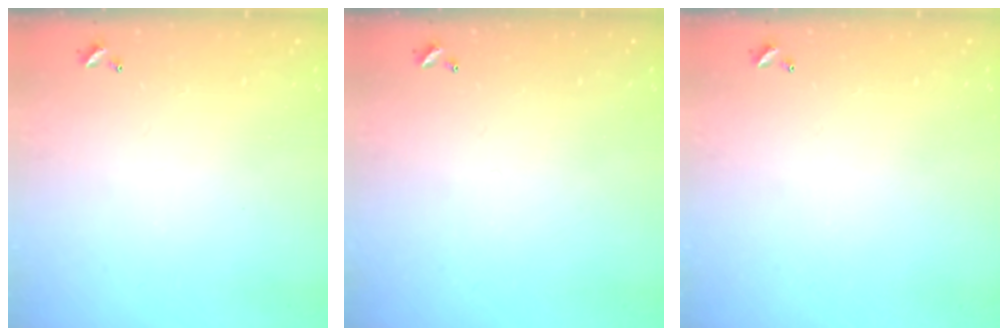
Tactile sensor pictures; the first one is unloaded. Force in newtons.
{"total": 0.0}
{"total": 0.0}